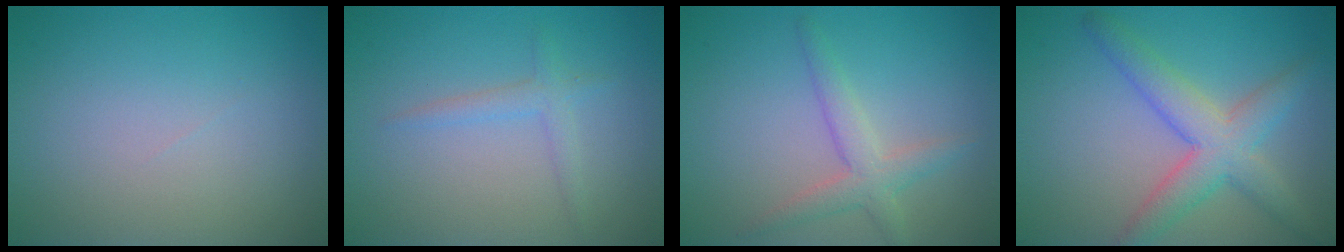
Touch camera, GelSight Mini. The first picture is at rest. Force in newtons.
{"total": 1.5, "press": 1.5, "slide": 0.1}
{"total": 2.8, "press": 2.7, "slide": 0.3}
{"total": 5.2, "press": 5.2, "slide": 0.2}